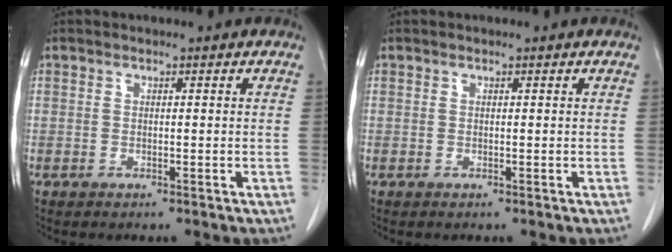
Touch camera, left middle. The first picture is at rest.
{"total": 0.0}